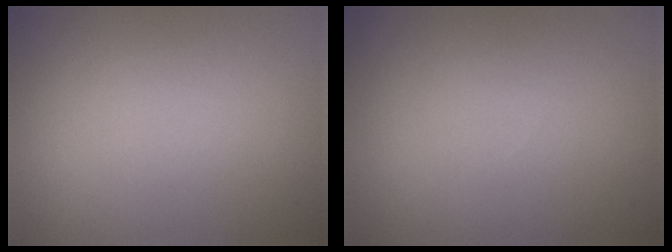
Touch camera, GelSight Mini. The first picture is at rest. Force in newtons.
{"total": 0.0}